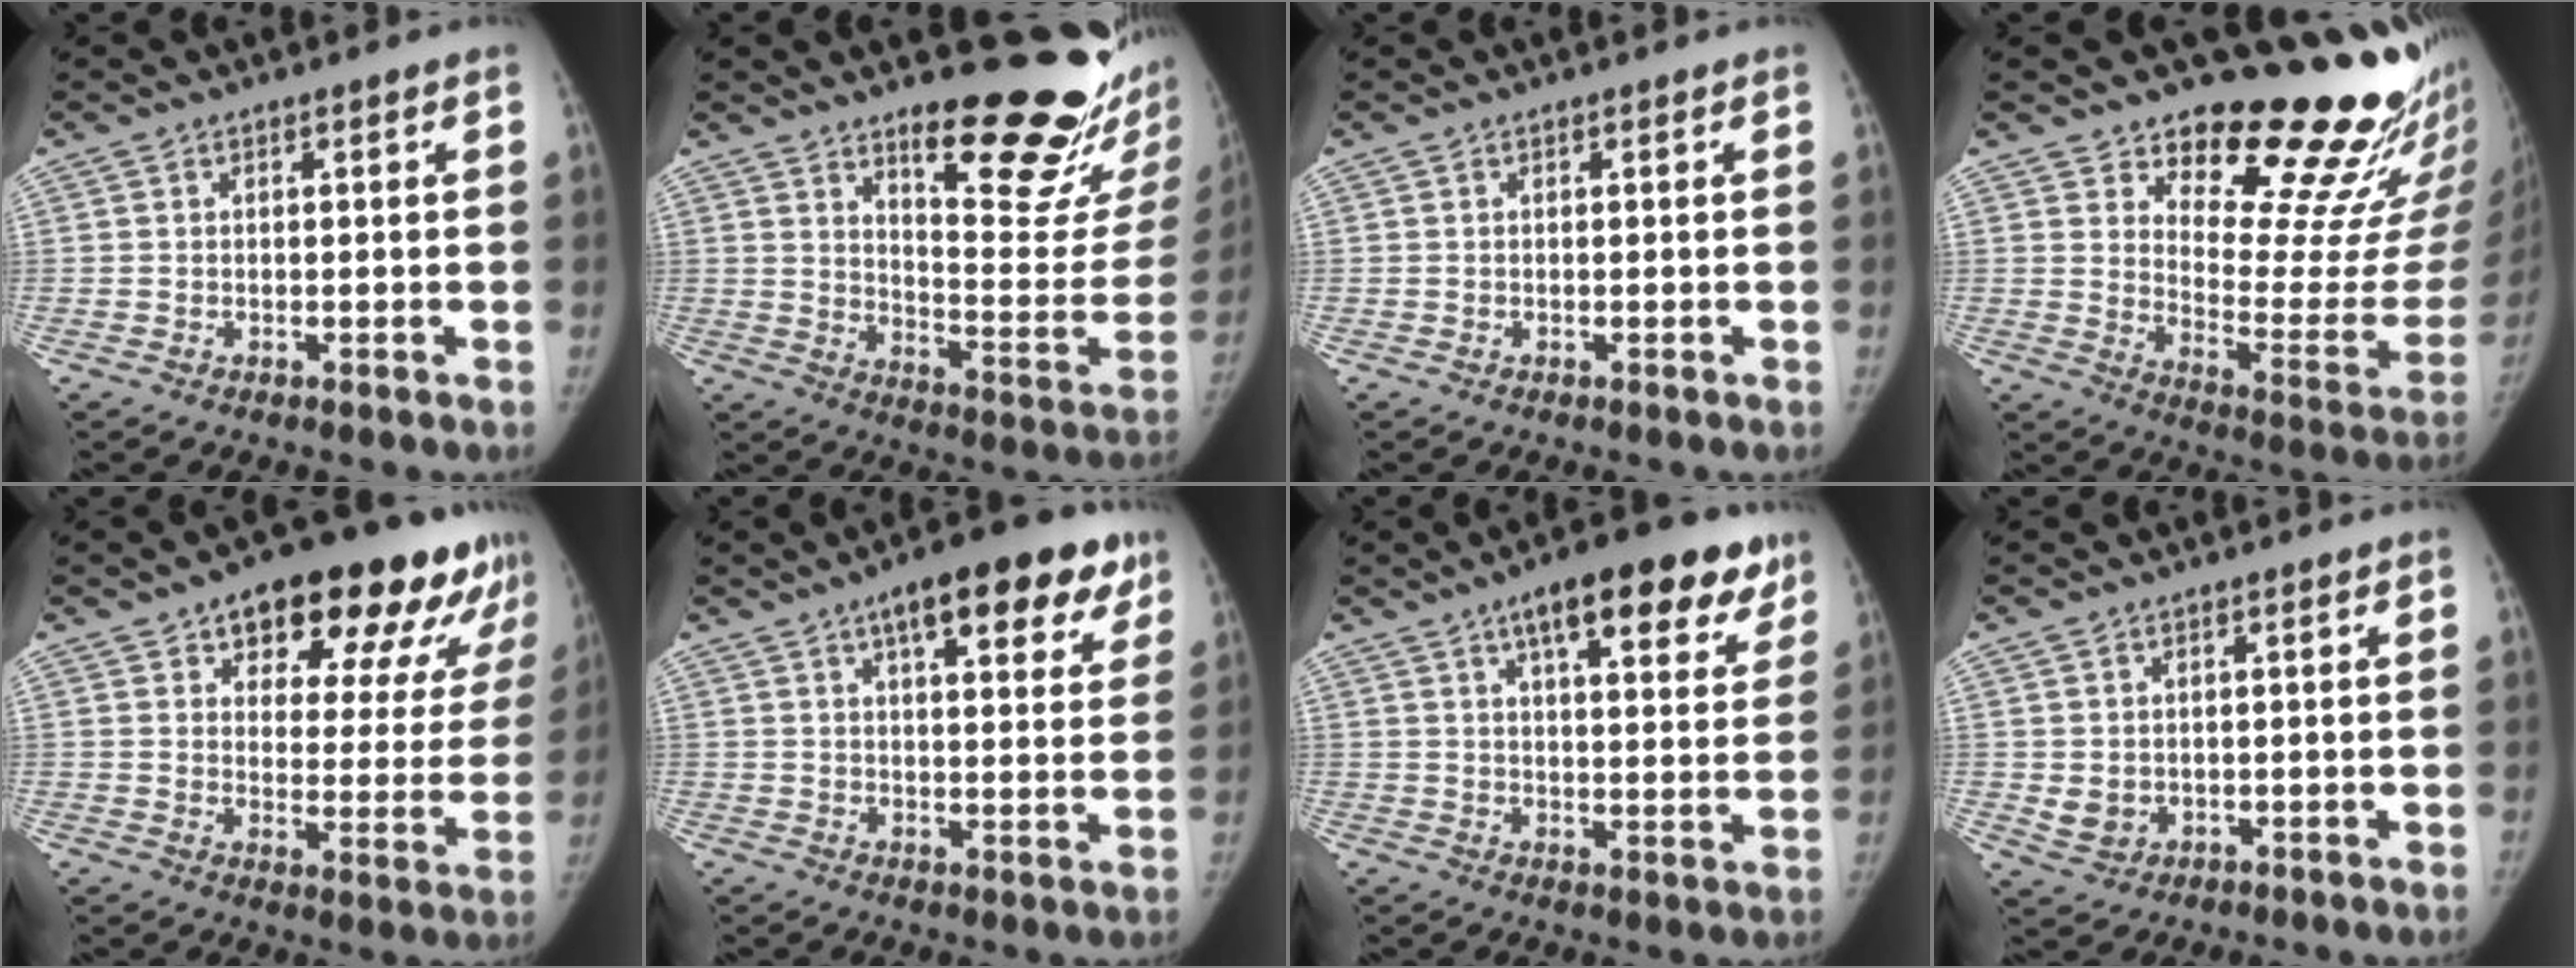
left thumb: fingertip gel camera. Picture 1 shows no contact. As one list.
[{"total": 22.4, "force": [15.9, 5.9, 14.7], "torque": [-0.163, -0.134, 0.224]}, {"total": 0.0}, {"total": 21.9, "force": [18.5, 7.4, 9.1], "torque": [-0.062, -0.170, 0.244]}, {"total": 22.6, "force": [14.4, 10.0, 14.2], "torque": [-0.140, -0.039, 0.192]}, {"total": 16.0, "force": [8.9, 6.2, 11.8], "torque": [-0.121, -0.017, 0.118]}, {"total": 17.2, "force": [10.0, 6.2, 12.5], "torque": [-0.135, -0.025, 0.139]}, {"total": 3.4, "force": [0.0, 2.9, 1.7], "torque": [-0.023, -0.005, 0.013]}]